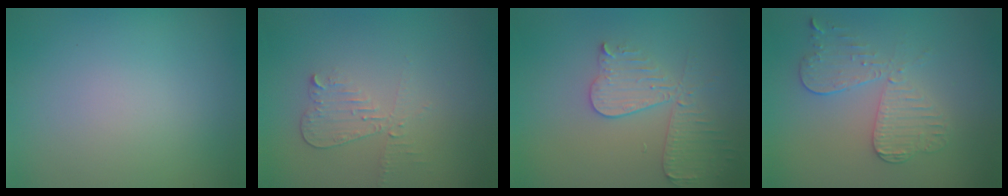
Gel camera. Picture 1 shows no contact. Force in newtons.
{"total": 2.1, "press": 2.1, "slide": 0.4}
{"total": 3.6, "press": 3.6, "slide": 0.5}
{"total": 3.9, "press": 3.3, "slide": 2.0}